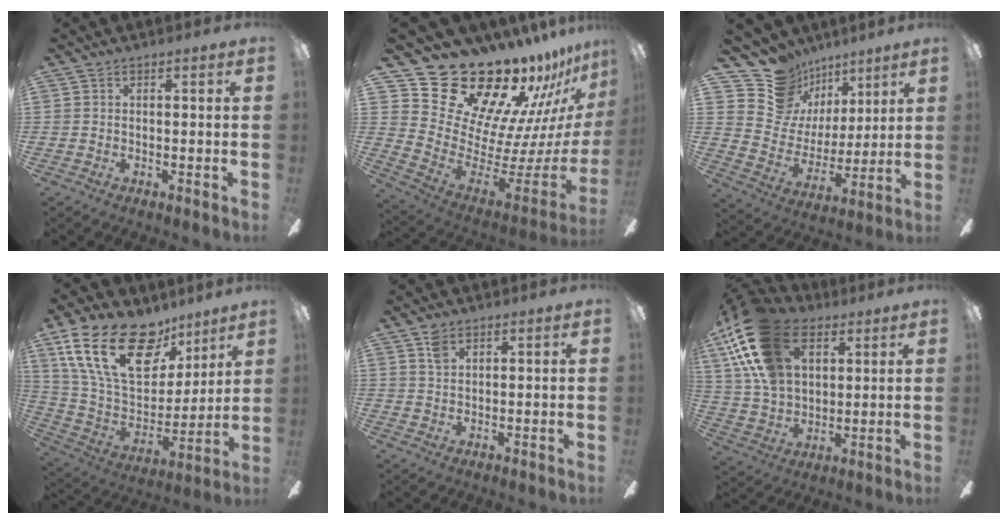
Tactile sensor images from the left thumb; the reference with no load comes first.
{"total": 25.0, "force": [21.1, 10.6, 8.3], "torque": [-0.122, -0.181, 0.405]}
{"total": 15.5, "force": [10.3, 11.1, 3.0], "torque": [-0.067, -0.083, 0.199]}
{"total": 26.3, "force": [14.1, 14.9, 16.4], "torque": [-0.305, -0.070, 0.257]}
{"total": 2.6, "force": [1.9, 1.3, 1.3], "torque": [-0.031, 0.001, 0.035]}
{"total": 22.0, "force": [10.4, 13.9, 13.5], "torque": [-0.283, -0.022, 0.188]}